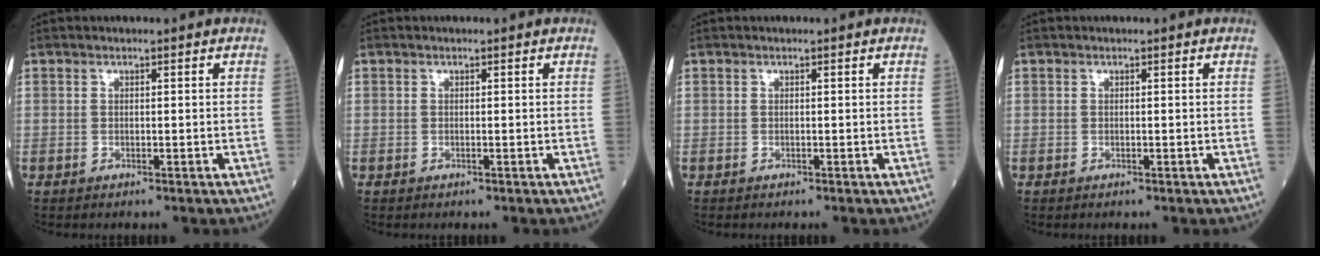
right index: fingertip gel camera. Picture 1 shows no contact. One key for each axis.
{"total": 0.0}
{"total": 0.0}
{"total": 0.0}